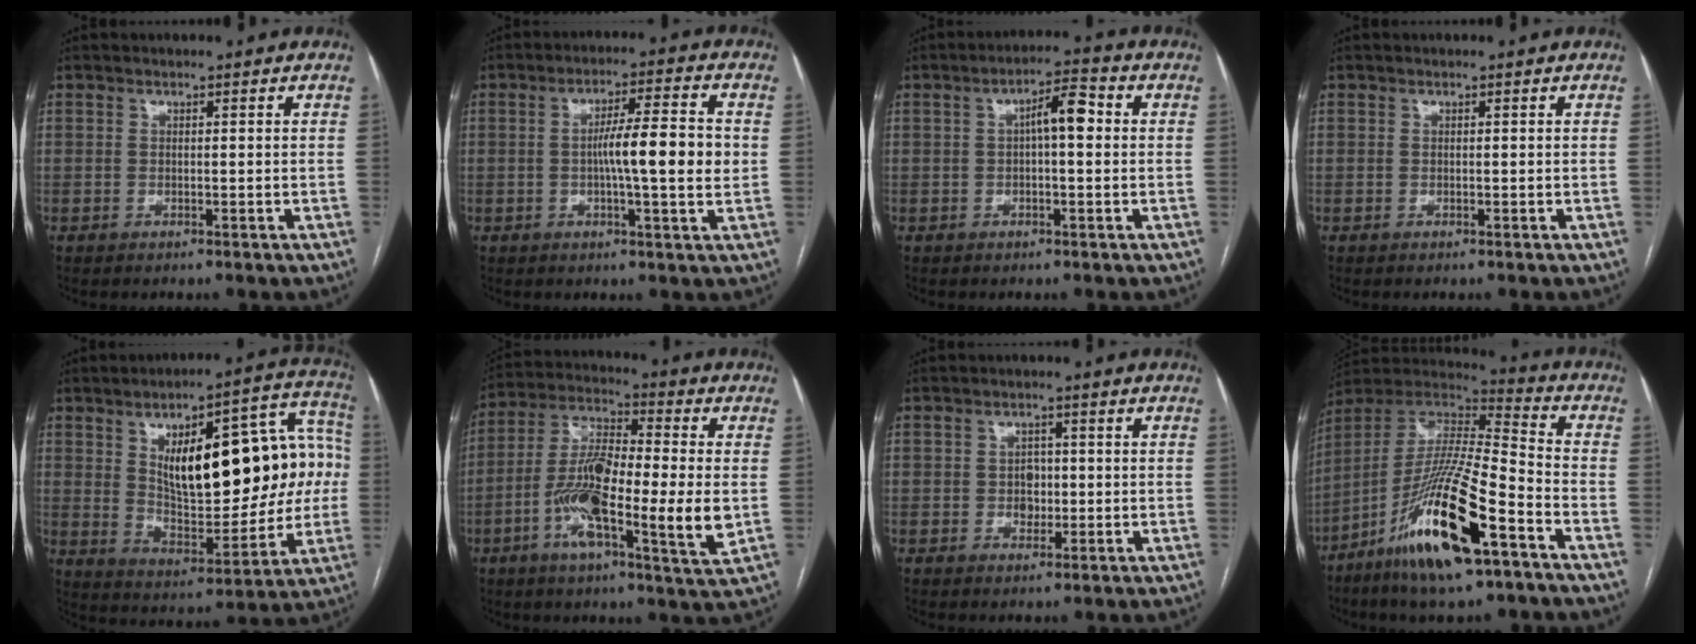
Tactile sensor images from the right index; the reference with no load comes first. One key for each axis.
{"total": 9.4, "fx": -0.1, "fy": 0.4, "fz": 9.4, "tx": -0.149, "ty": 0.010, "tz": -0.008}
{"total": 5.3, "fx": 0.6, "fy": 1.3, "fz": 5.1, "tx": -0.085, "ty": 0.021, "tz": 0.008}
{"total": 0.0}
{"total": 24.0, "fx": 3.7, "fy": 9.4, "fz": 21.8, "tx": -0.313, "ty": 0.042, "tz": 0.062}
{"total": 17.5, "fx": -3.3, "fy": 3.0, "fz": 17.0, "tx": -0.314, "ty": -0.004, "tz": -0.064}
{"total": 2.8, "fx": -0.3, "fy": 2.2, "fz": 1.6, "tx": -0.016, "ty": 0.005, "tz": -0.003}
{"total": 21.4, "fx": -11.0, "fy": 2.9, "fz": 18.1, "tx": -0.366, "ty": -0.040, "tz": -0.201}